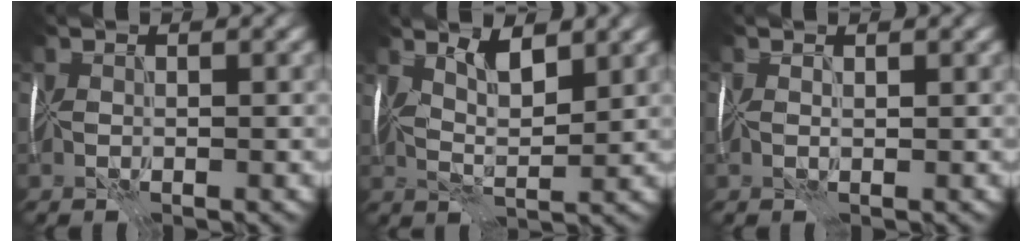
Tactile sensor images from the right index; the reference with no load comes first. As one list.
[{"total": 3.5, "force": [2.0, 1.2, 2.7], "torque": [-0.052, 0.000, 0.035]}, {"total": 1.2, "force": [0.5, 0.7, 0.8], "torque": [-0.014, 0.002, 0.008]}]